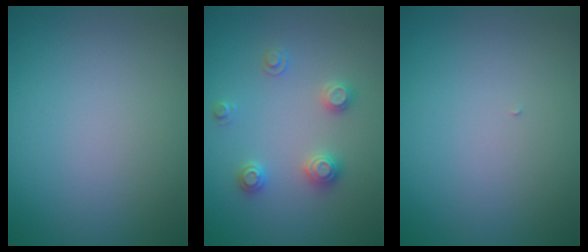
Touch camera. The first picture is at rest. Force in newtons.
{"total": 2.5, "press": 2.5, "slide": 0.3}
{"total": 0.0}